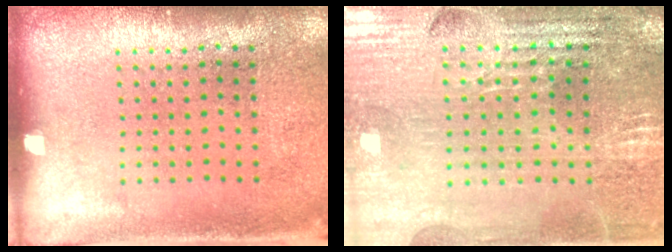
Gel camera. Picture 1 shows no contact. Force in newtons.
{"total": 3.0, "press": 3.0, "slide": 0.4}